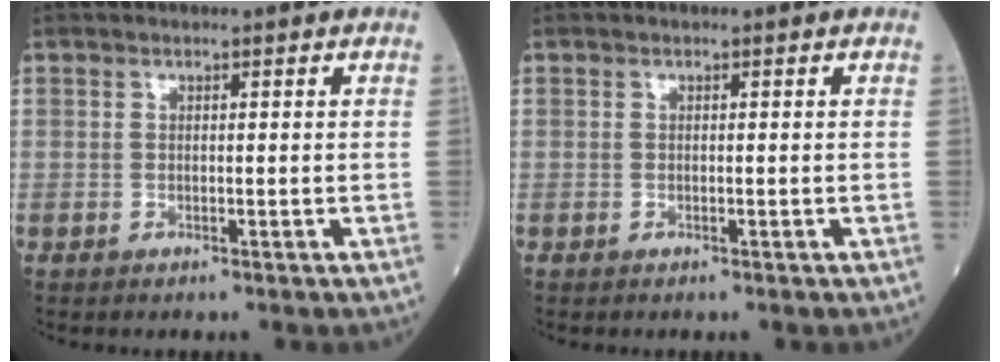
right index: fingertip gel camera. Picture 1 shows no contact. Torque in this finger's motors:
{"motor_torque": [0.09, -0.04, 0.05, -0.01]}